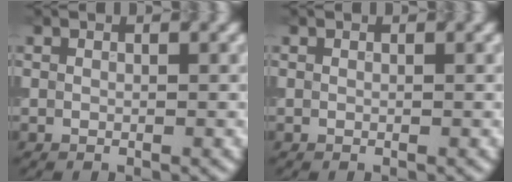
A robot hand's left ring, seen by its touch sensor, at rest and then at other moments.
{"total": 0.0}